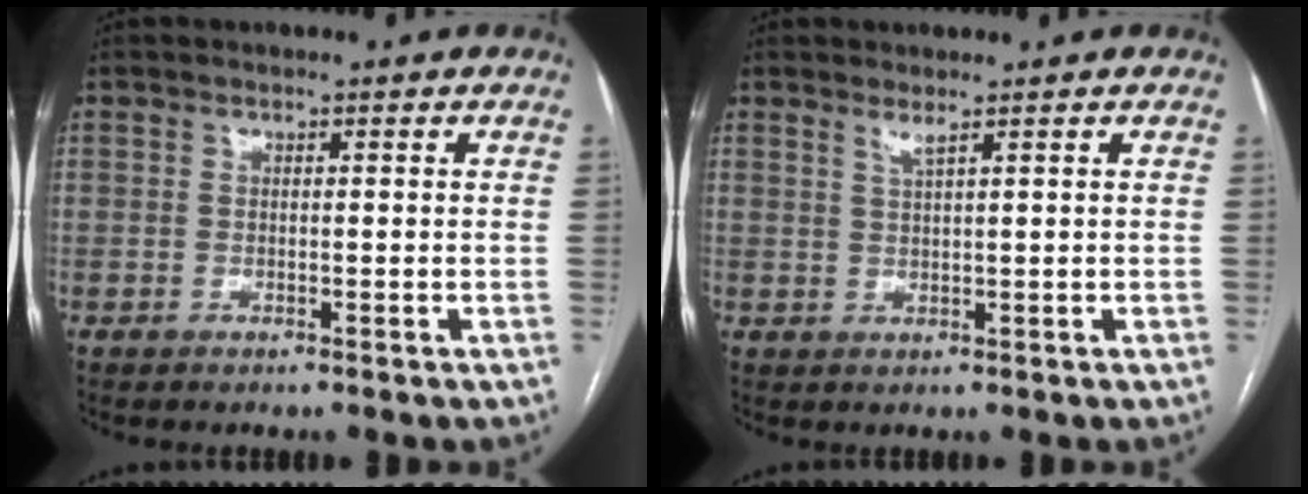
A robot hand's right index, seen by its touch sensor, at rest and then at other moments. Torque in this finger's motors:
{"motor_torque": [0.01, 0.15, 0.09, 0.02]}